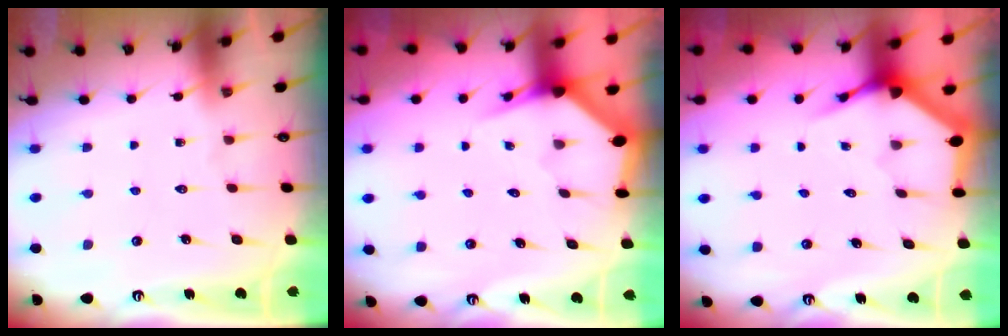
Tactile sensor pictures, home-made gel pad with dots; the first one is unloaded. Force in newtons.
{"total": 3.3, "press": 3.3, "slide": 0.5}
{"total": 3.7, "press": 3.7, "slide": 0.5}